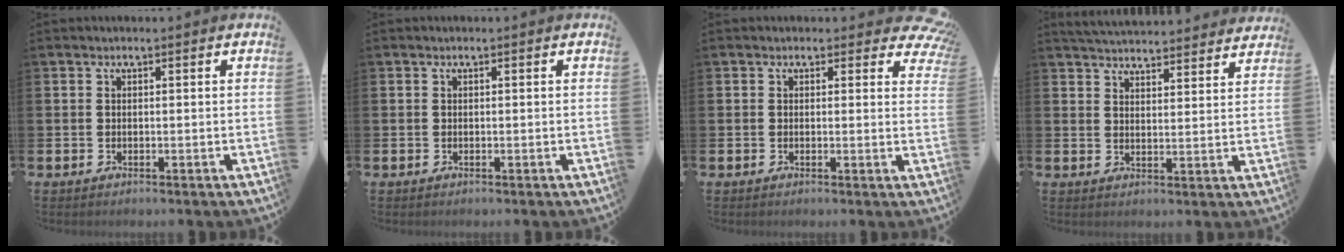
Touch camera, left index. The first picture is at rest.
{"total": 0.0}
{"total": 1.8, "force": [1.1, 1.2, 0.6], "torque": [-0.008, -0.001, 0.016]}
{"total": 5.3, "force": [5.3, 0.5, 0.2], "torque": [-0.017, -0.035, 0.095]}